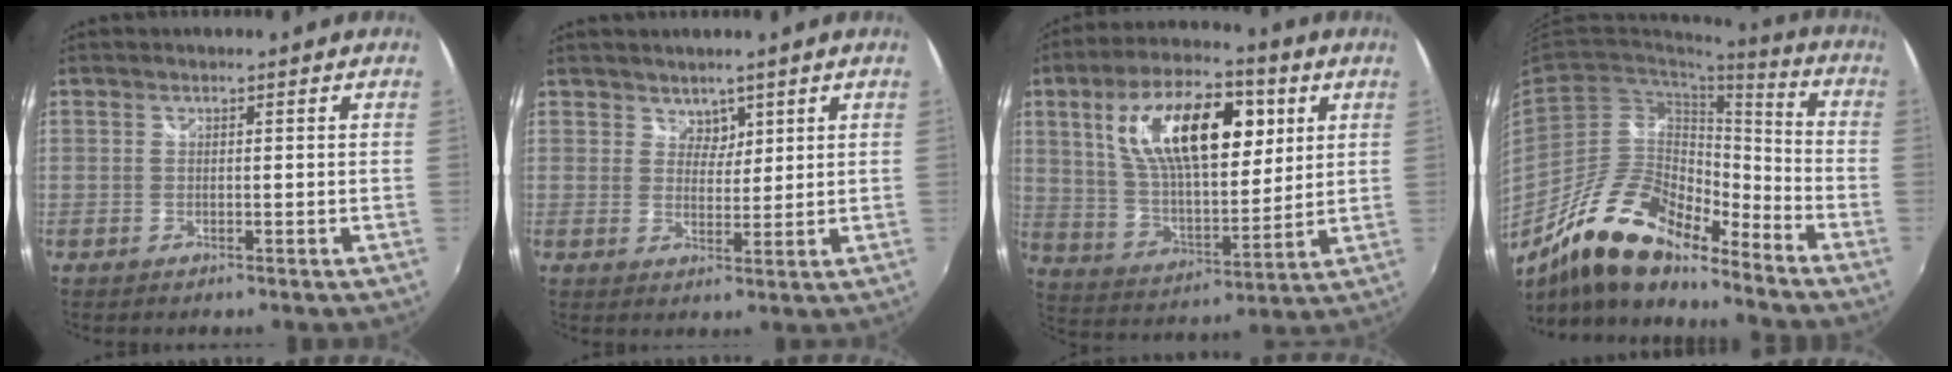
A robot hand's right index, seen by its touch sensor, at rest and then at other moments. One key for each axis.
{"total": 2.8, "fx": 2.0, "fy": 2.0, "fz": 0.2, "tx": 0.002, "ty": 0.002, "tz": 0.034}
{"total": 21.0, "fx": 7.3, "fy": 9.5, "fz": 17.3, "tx": -0.309, "ty": 0.019, "tz": 0.133}
{"total": 18.3, "fx": -14.5, "fy": 6.0, "fz": 9.4, "tx": -0.175, "ty": 0.005, "tz": -0.265}